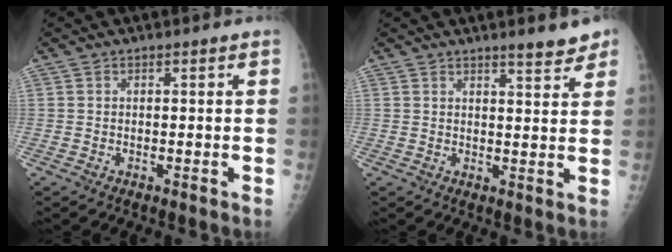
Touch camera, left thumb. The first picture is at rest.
{"total": 4.9, "force": [3.8, 1.0, 2.9], "torque": [-0.025, -0.024, 0.049]}